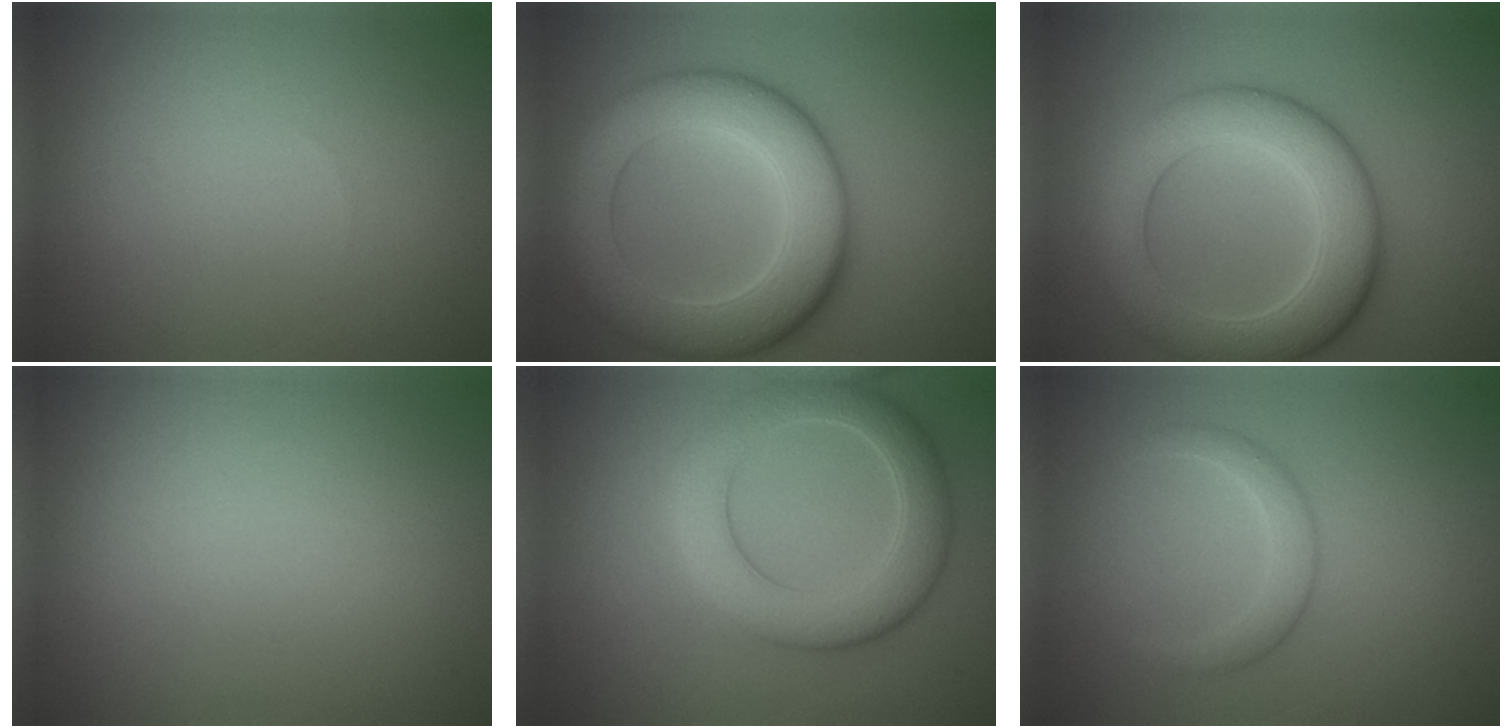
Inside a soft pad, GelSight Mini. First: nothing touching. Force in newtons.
{"total": 9.5, "press": 9.5, "slide": 0.6}
{"total": 8.2, "press": 8.2, "slide": 0.1}
{"total": 0.0}
{"total": 5.8, "press": 5.7, "slide": 0.7}
{"total": 1.9, "press": 1.9, "slide": 0.1}